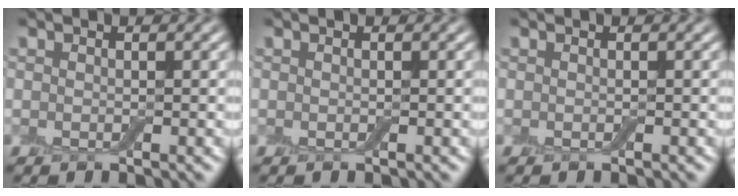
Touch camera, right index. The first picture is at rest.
{"total": 0.0}
{"total": 0.0}